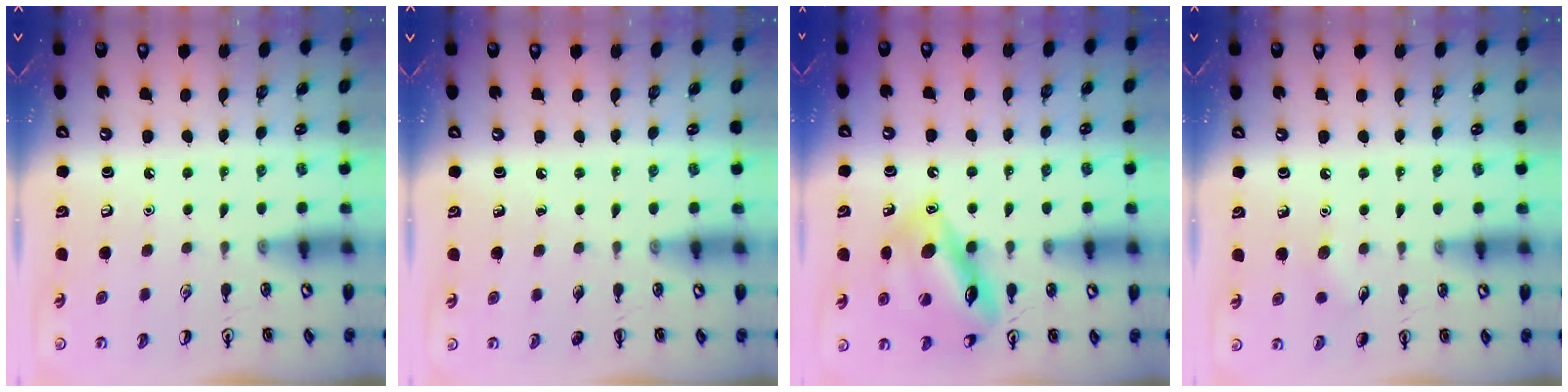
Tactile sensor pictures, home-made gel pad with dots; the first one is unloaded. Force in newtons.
{"total": 0.0}
{"total": 14.4, "press": 14.3, "slide": 1.6}
{"total": 4.1, "press": 3.9, "slide": 1.3}